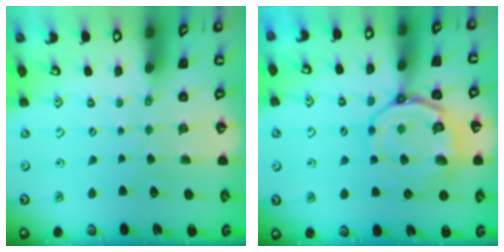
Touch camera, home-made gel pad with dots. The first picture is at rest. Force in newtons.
{"total": 14.0, "press": 13.9, "slide": 1.6}